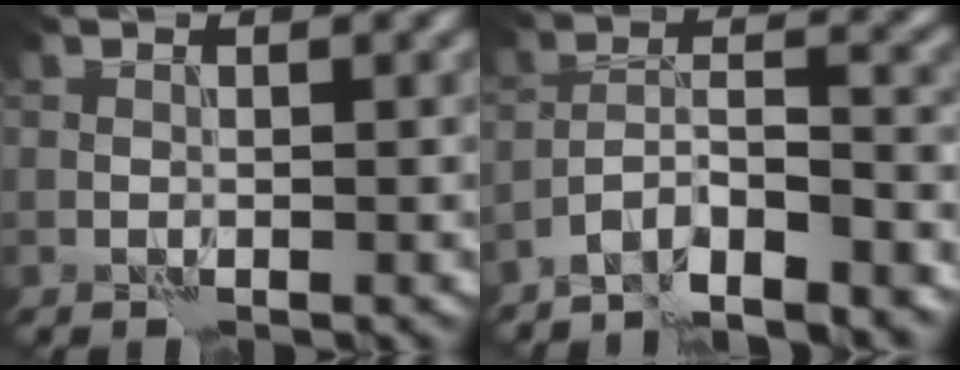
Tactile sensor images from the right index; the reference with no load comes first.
{"total": 7.5, "force": [-5.9, 1.5, 4.4], "torque": [-0.065, 0.003, -0.107]}